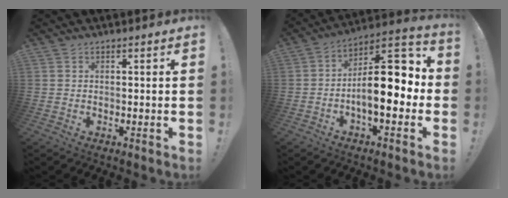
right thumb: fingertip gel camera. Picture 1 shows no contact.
{"total": 17.9, "force": [-1.0, 8.1, 15.9], "torque": [-0.241, 0.001, -0.016]}